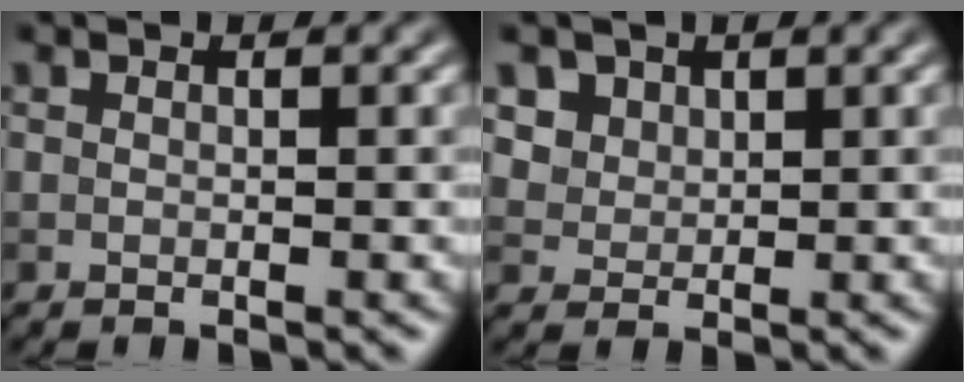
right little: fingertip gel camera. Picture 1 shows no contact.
{"total": 4.4, "force": [2.5, 3.2, 1.7], "torque": [-0.054, -0.003, 0.053]}